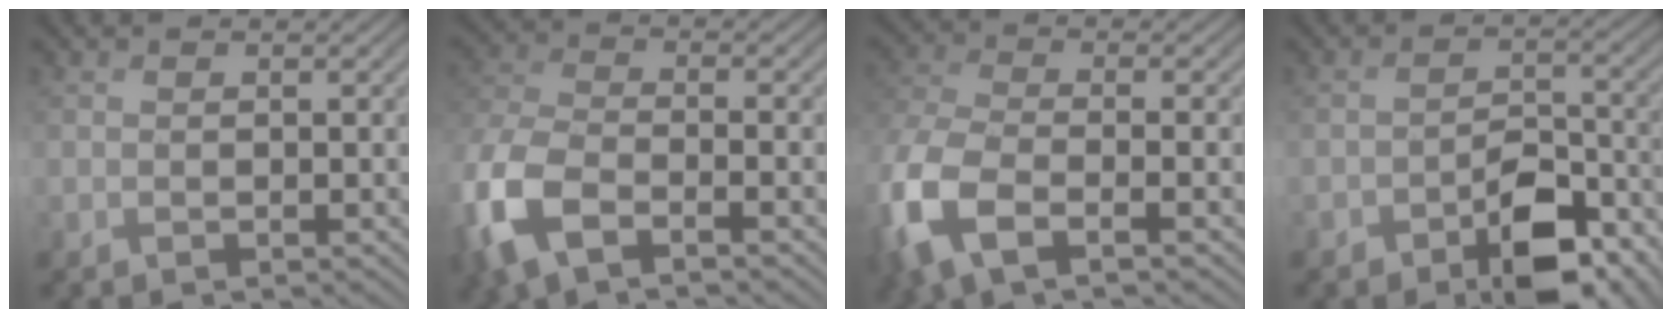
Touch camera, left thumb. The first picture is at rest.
{"total": 9.8, "force": [-4.6, 4.6, 7.3], "torque": [-0.191, -0.017, -0.102]}
{"total": 10.0, "force": [-4.0, 4.3, 8.1], "torque": [-0.219, -0.021, -0.085]}
{"total": 7.9, "force": [-4.7, 3.6, 5.1], "torque": [-0.076, -0.003, -0.074]}